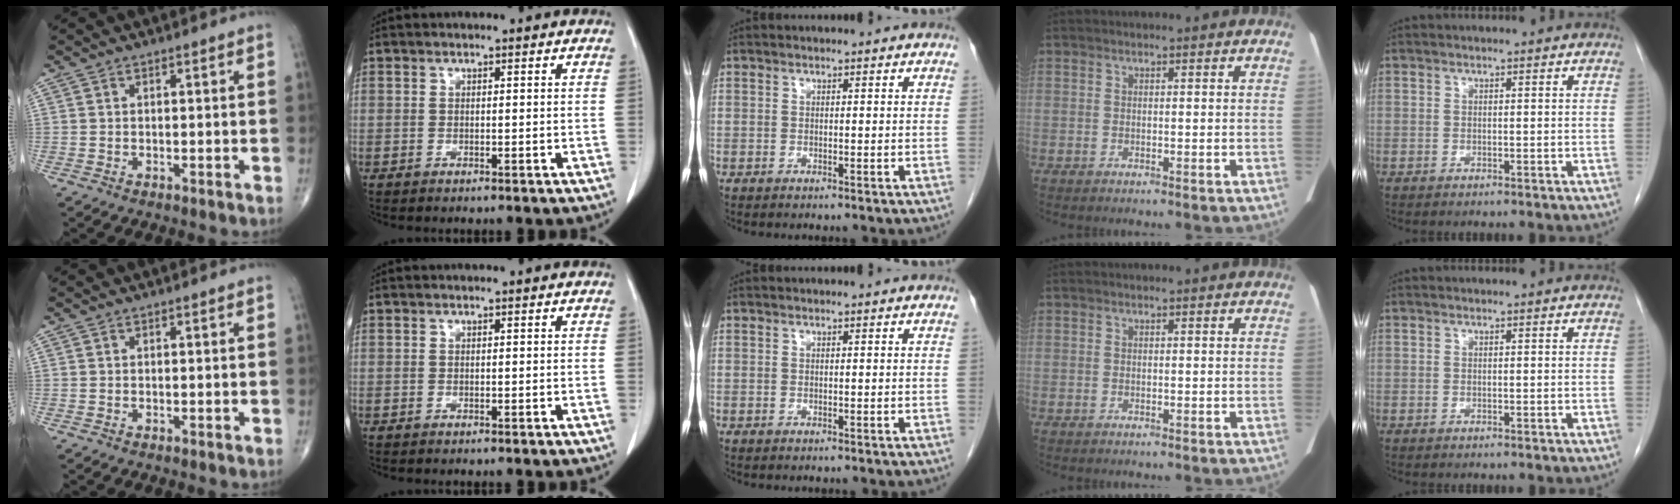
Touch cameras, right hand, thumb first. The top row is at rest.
{}